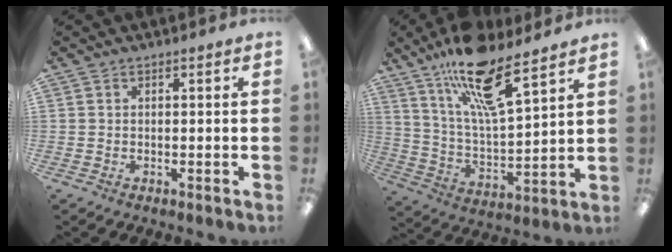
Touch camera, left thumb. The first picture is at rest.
{"total": 17.7, "force": [12.6, 4.7, 11.5], "torque": [-0.201, -0.070, 0.210]}